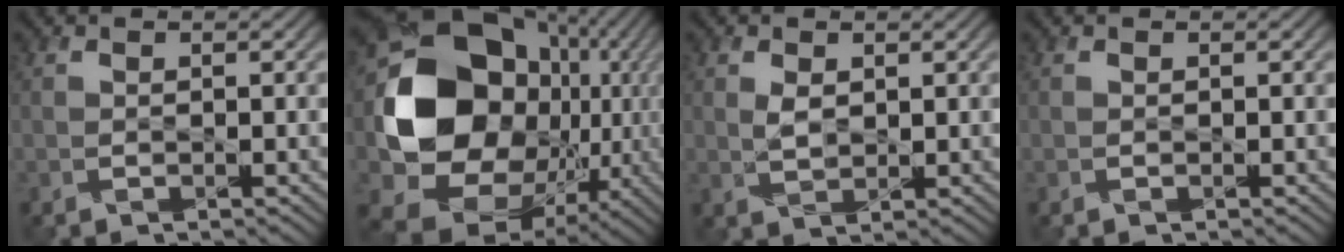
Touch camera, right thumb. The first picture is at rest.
{"total": 21.6, "force": [0.3, 17.6, 12.6], "torque": [-0.300, -0.035, 0.040]}
{"total": 2.3, "force": [0.8, 1.4, 1.6], "torque": [-0.039, -0.003, 0.018]}
{"total": 0.0}